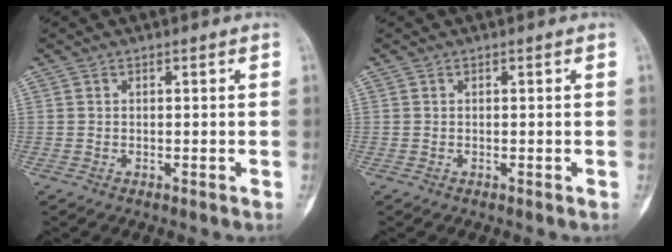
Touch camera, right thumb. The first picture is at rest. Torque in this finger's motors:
{"motor_torque": [1.51, 1.36, 0.17, 0.04, 0.00]}